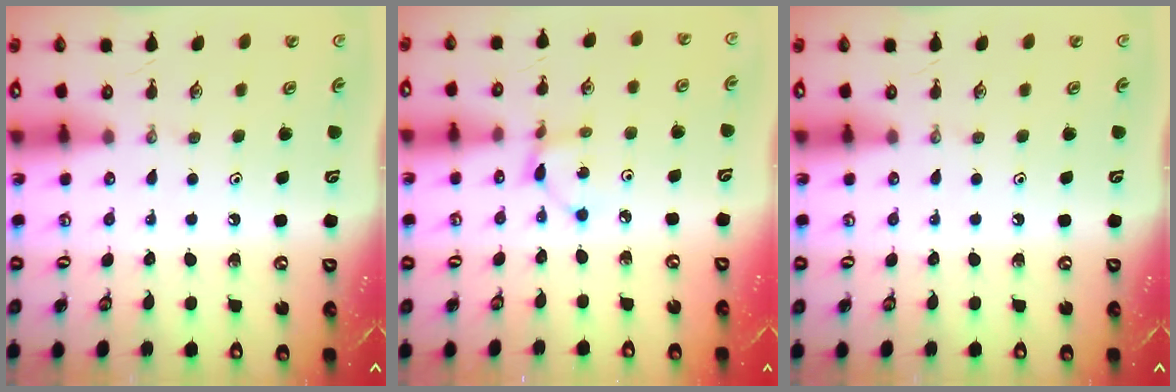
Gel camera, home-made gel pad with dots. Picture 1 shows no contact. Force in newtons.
{"total": 2.4, "press": 2.4, "slide": 0.2}
{"total": 0.0}